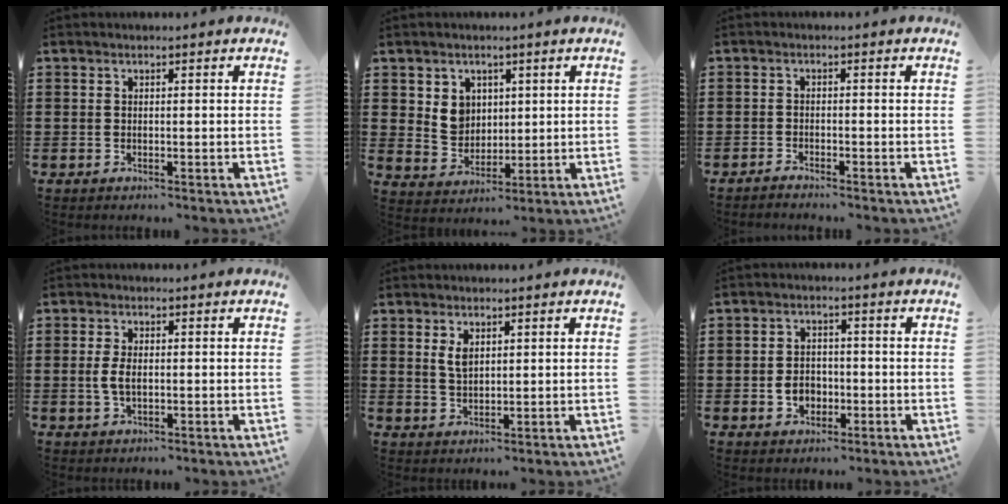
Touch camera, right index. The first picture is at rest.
{"total": 5.2, "force": [1.9, 4.5, 1.7], "torque": [-0.045, 0.011, 0.036]}
{"total": 1.2, "force": [-1.2, 0.1, 0.0], "torque": [-0.003, 0.004, -0.026]}
{"total": 3.3, "force": [-0.1, 1.7, 2.8], "torque": [-0.068, -0.002, -0.007]}
{"total": 2.8, "force": [1.2, 1.4, 2.0], "torque": [-0.044, 0.005, 0.022]}
{"total": 3.9, "force": [-1.1, 3.0, 2.2], "torque": [-0.040, 0.002, -0.023]}